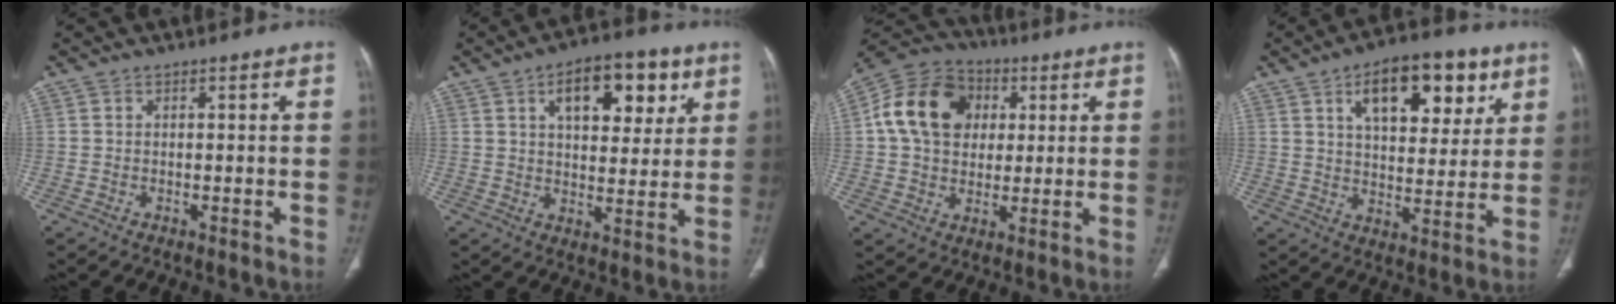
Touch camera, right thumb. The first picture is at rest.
{"total": 14.4, "force": [6.2, 7.5, 10.6], "torque": [-0.110, -0.011, 0.092]}
{"total": 16.0, "force": [3.2, 12.5, 9.4], "torque": [-0.155, 0.013, 0.048]}
{"total": 17.3, "force": [8.0, 8.8, 12.6], "torque": [-0.136, -0.018, 0.122]}